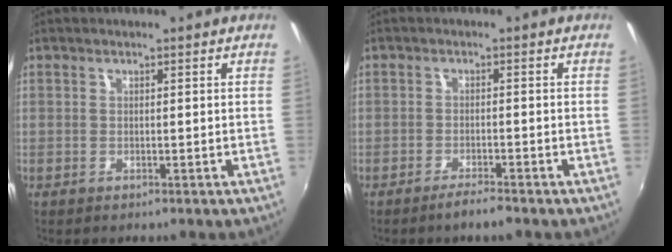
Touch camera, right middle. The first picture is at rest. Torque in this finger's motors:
{"motor_torque": [0.65, -0.65, 0.10, 0.05]}